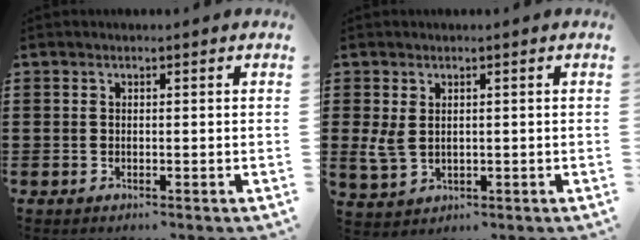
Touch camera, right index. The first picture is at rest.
{"total": 3.3, "force": [0.8, 2.2, 2.3], "torque": [-0.063, 0.000, 0.012]}